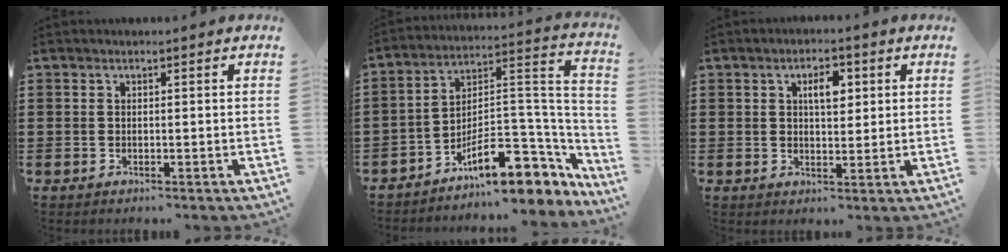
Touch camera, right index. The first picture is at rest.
{"total": 12.1, "force": [-7.4, 5.4, 7.9], "torque": [-0.113, 0.015, -0.134]}
{"total": 3.8, "force": [1.3, 1.7, 3.2], "torque": [-0.051, 0.003, 0.017]}